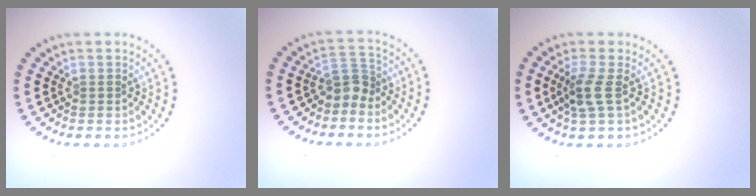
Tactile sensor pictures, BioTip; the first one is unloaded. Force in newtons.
{"total": 2.3, "press": 1.8, "slide": 1.6}
{"total": 2.3, "press": 1.8, "slide": 1.4}